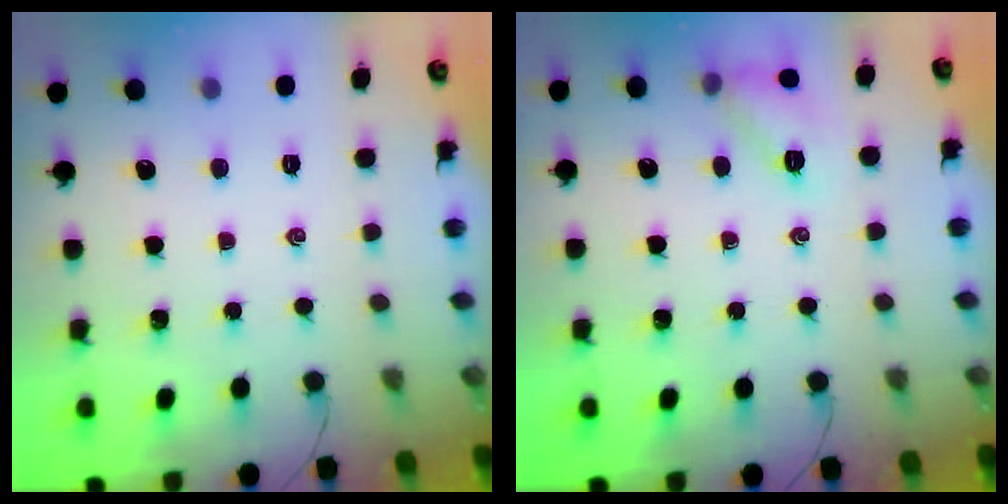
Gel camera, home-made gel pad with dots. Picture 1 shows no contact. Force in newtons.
{"total": 8.7, "press": 8.7, "slide": 1.0}